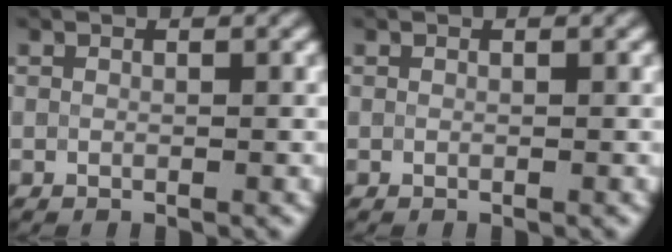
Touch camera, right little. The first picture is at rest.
{"total": 0.0}